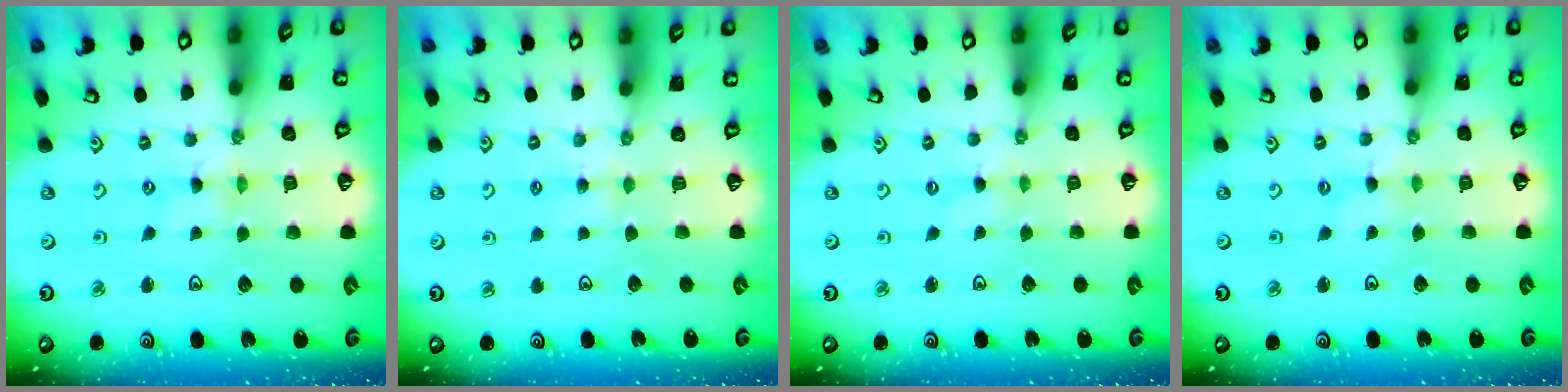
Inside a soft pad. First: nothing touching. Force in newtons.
{"total": 3.1, "press": 3.1, "slide": 0.5}
{"total": 0.0}
{"total": 0.5, "press": 0.5, "slide": 0.1}